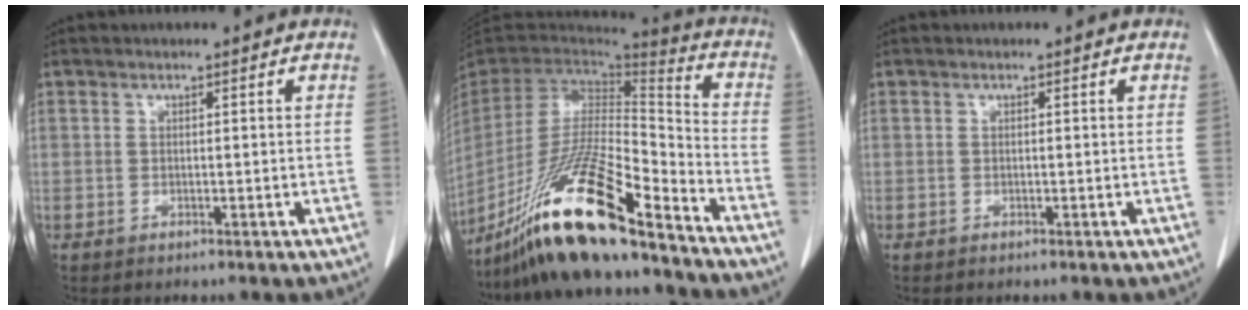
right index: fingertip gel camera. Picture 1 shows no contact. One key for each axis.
{"total": 22.5, "fx": -16.1, "fy": 2.5, "fz": 15.5, "tx": -0.300, "ty": -0.040, "tz": -0.294}
{"total": 0.0}